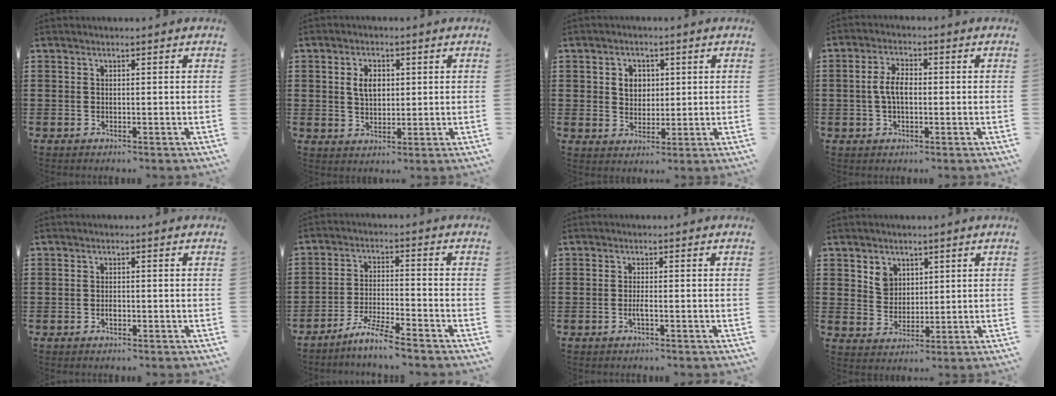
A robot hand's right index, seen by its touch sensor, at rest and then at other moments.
{"total": 3.8, "force": [0.8, 2.5, 2.8], "torque": [-0.053, 0.008, 0.010]}
{"total": 3.5, "force": [0.9, 3.0, 1.5], "torque": [-0.042, 0.012, 0.012]}
{"total": 4.5, "force": [-0.2, 2.2, 3.9], "torque": [-0.088, 0.001, -0.009]}
{"total": 1.1, "force": [-0.4, 0.6, 0.9], "torque": [-0.018, -0.003, -0.007]}
{"total": 5.5, "force": [-4.9, -0.6, 2.3], "torque": [-0.059, -0.016, -0.099]}
{"total": 1.6, "force": [-0.7, 0.0, 1.4], "torque": [-0.033, -0.005, -0.015]}
{"total": 4.2, "force": [2.3, 3.3, 1.0], "torque": [-0.025, 0.010, 0.043]}